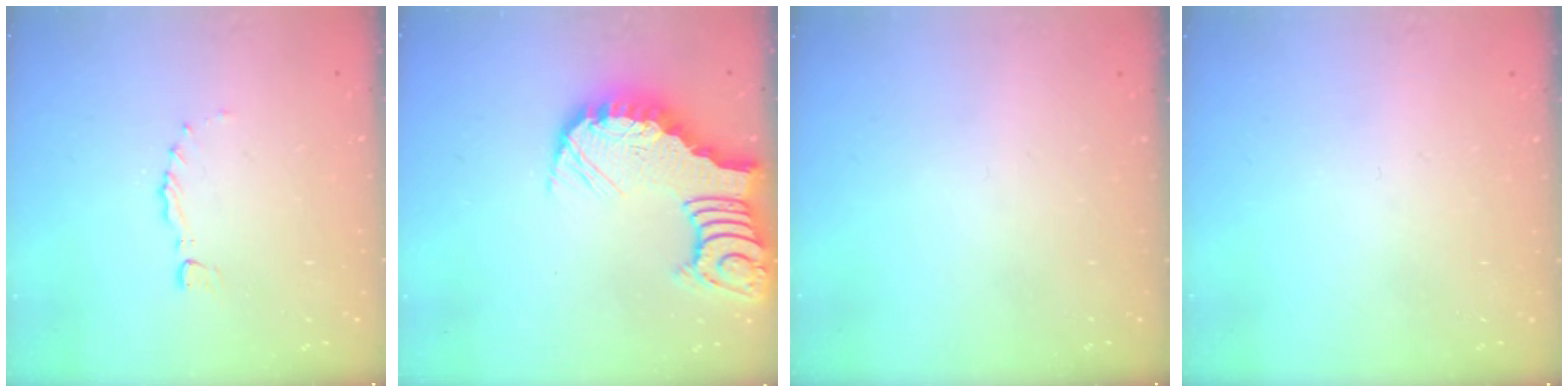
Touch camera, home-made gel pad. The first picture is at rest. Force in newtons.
{"total": 7.7, "press": 7.6, "slide": 0.8}
{"total": 0.0}
{"total": 0.0}